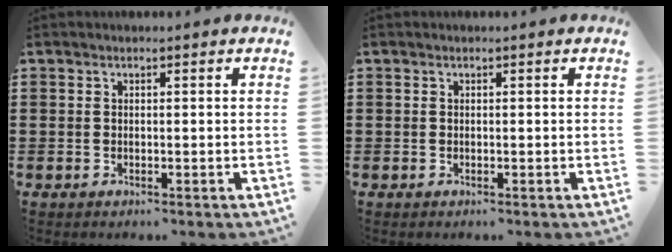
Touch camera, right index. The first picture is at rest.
{"total": 0.0}